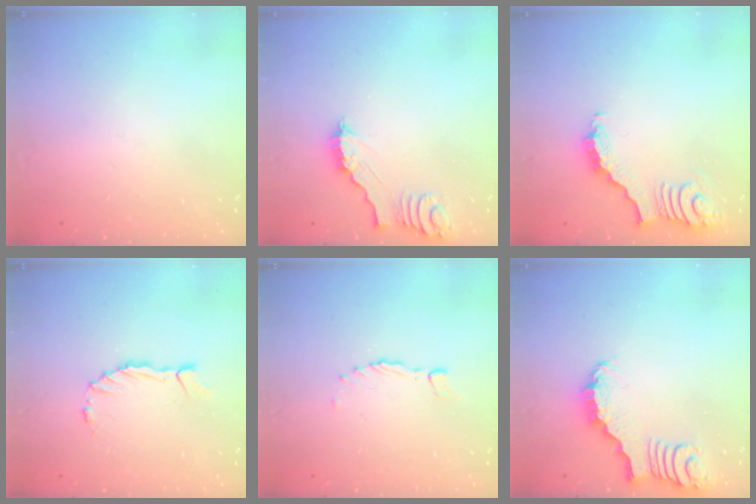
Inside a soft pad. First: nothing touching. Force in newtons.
{"total": 3.0, "press": 3.0, "slide": 0.2}
{"total": 4.0, "press": 3.9, "slide": 0.7}
{"total": 1.9, "press": 1.9, "slide": 0.0}
{"total": 0.0}
{"total": 2.2, "press": 2.2, "slide": 0.4}